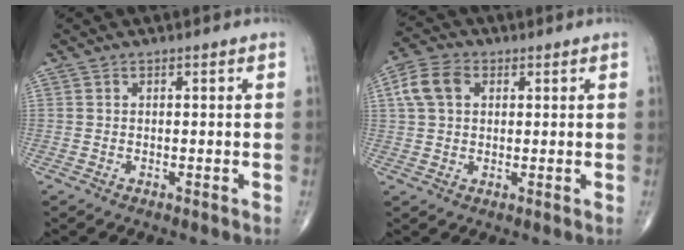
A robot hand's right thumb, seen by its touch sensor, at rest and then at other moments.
{"total": 6.9, "force": [1.9, 4.9, 4.5], "torque": [-0.089, 0.014, 0.034]}